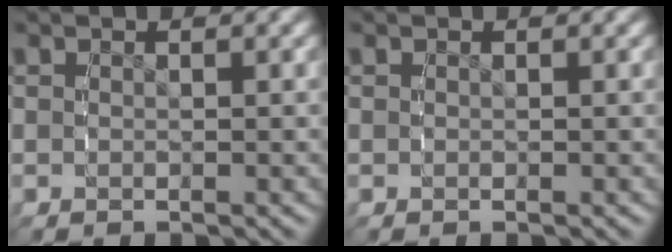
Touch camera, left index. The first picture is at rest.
{"total": 0.0}